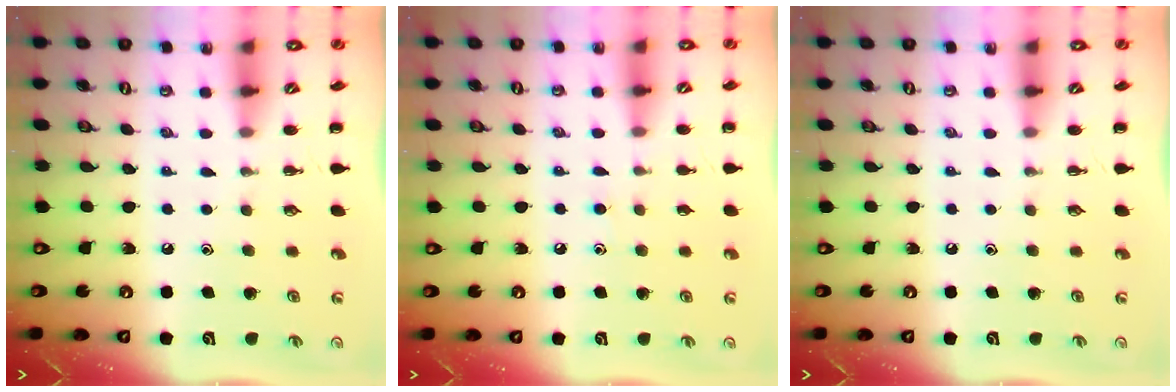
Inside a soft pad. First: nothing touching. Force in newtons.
{"total": 4.9, "press": 4.5, "slide": 1.8}
{"total": 0.0}